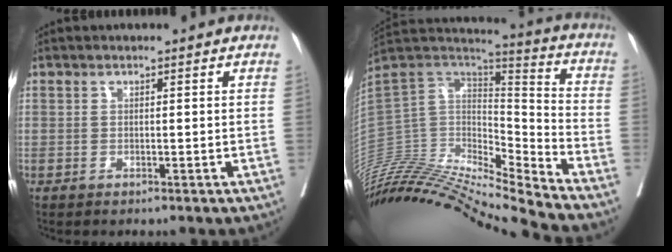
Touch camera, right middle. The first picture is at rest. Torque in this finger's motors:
{"motor_torque": [-0.19, -0.69, 0.35, 0.21]}